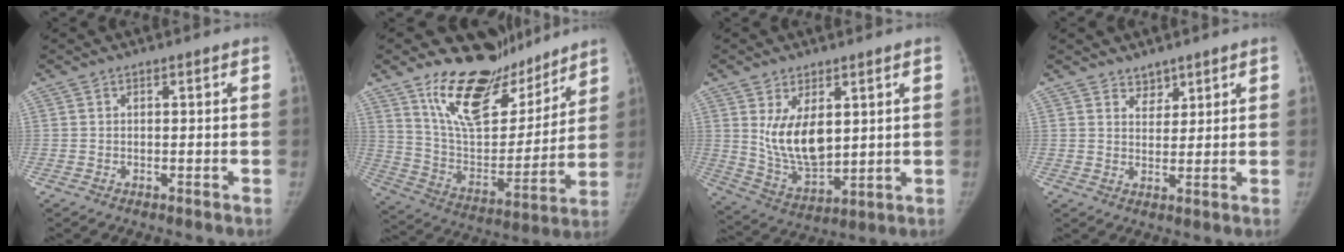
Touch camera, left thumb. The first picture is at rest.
{"total": 22.1, "force": [16.7, 10.1, 10.5], "torque": [-0.116, -0.100, 0.284]}
{"total": 11.5, "force": [3.1, 6.6, 9.0], "torque": [-0.135, -0.029, 0.076]}
{"total": 3.2, "force": [2.5, 1.9, 0.3], "torque": [0.019, -0.019, 0.039]}